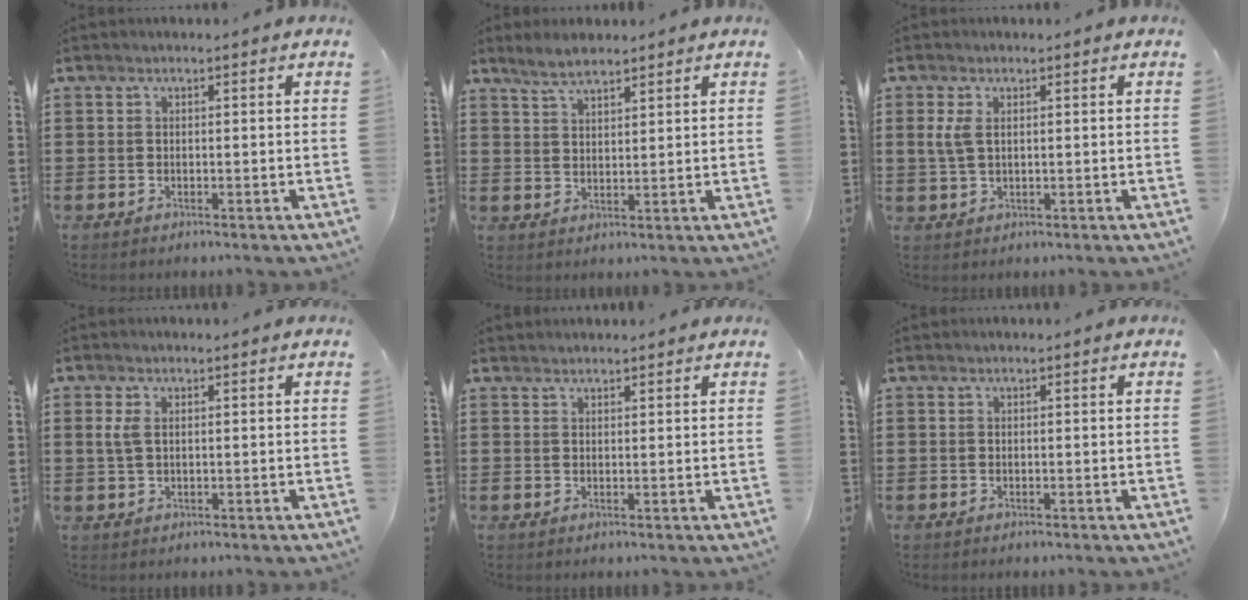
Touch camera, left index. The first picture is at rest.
{"total": 3.8, "force": [3.2, 1.1, 1.6], "torque": [-0.042, 0.000, 0.060]}
{"total": 3.1, "force": [0.8, 1.5, 2.5], "torque": [-0.070, 0.002, 0.009]}
{"total": 2.3, "force": [0.5, 1.2, 1.9], "torque": [-0.057, 0.001, 0.003]}
{"total": 1.2, "force": [1.2, 0.3, -0.1], "torque": [-0.002, 0.001, 0.024]}
{"total": 0.0}